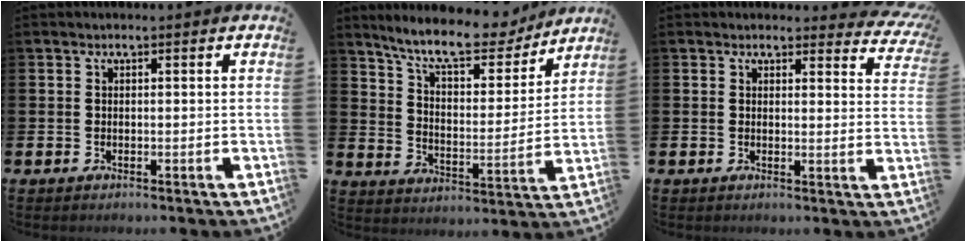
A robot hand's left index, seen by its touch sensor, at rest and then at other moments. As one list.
[{"total": 10.8, "force": [9.6, 2.6, 4.2], "torque": [-0.110, -0.060, 0.167]}, {"total": 2.4, "force": [2.2, 0.9, 0.3], "torque": [0.009, -0.017, 0.033]}]